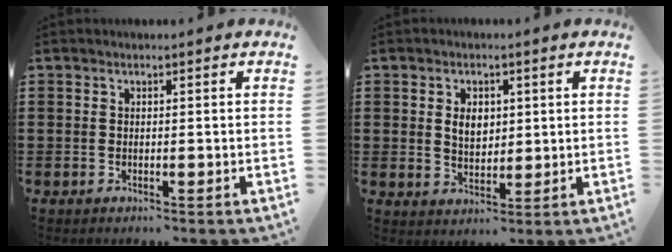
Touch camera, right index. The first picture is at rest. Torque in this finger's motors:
{"motor_torque": [0.07, -0.05, 0.21, 0.07]}